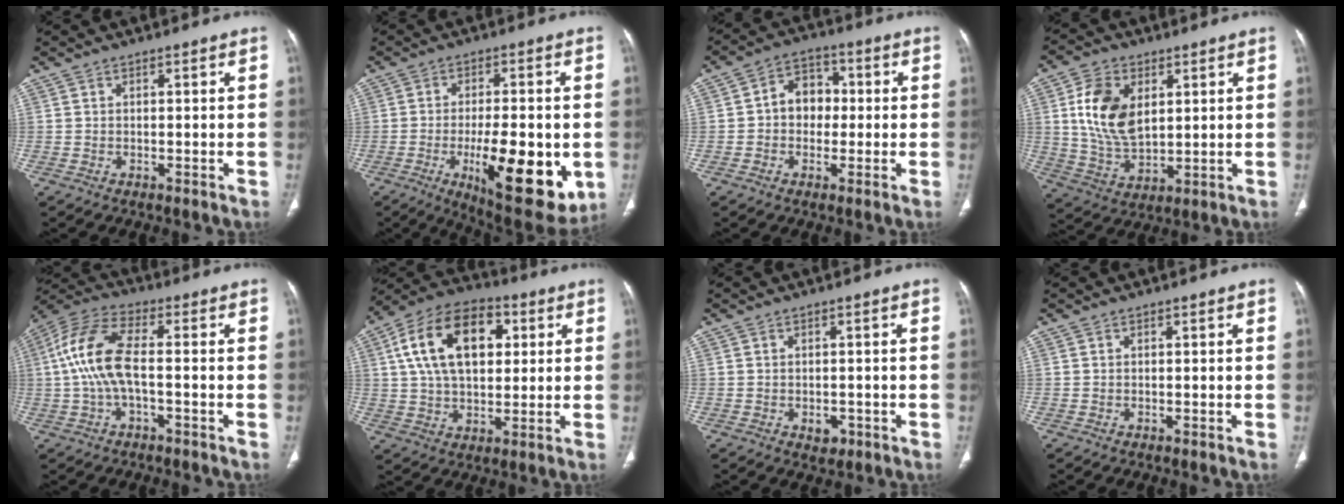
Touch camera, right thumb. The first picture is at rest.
{"total": 20.0, "force": [-5.0, 7.3, 18.0], "torque": [-0.233, -0.016, -0.054]}
{"total": 7.4, "force": [0.0, 5.9, 4.4], "torque": [-0.037, 0.020, -0.011]}
{"total": 12.7, "force": [3.3, 7.9, 9.4], "torque": [-0.163, -0.017, 0.070]}
{"total": 11.6, "force": [-0.6, 4.9, 10.4], "torque": [-0.238, 0.034, -0.016]}
{"total": 18.8, "force": [4.9, 11.4, 14.1], "torque": [-0.224, 0.009, 0.078]}
{"total": 2.4, "force": [-0.9, 1.8, 1.4], "torque": [-0.010, 0.002, -0.006]}
{"total": 0.0}